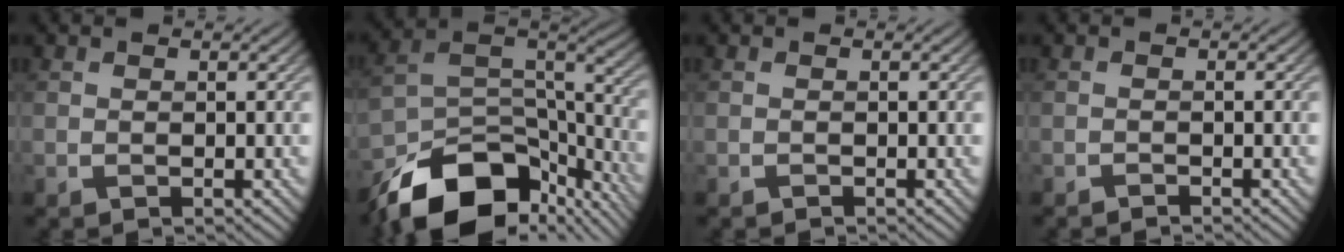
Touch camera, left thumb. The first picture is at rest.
{"total": 16.8, "force": [-11.7, 8.0, 8.9], "torque": [-0.195, -0.035, -0.182]}
{"total": 0.0}
{"total": 0.6, "force": [-0.6, -0.1, 0.0], "torque": [0.000, 0.002, -0.014]}